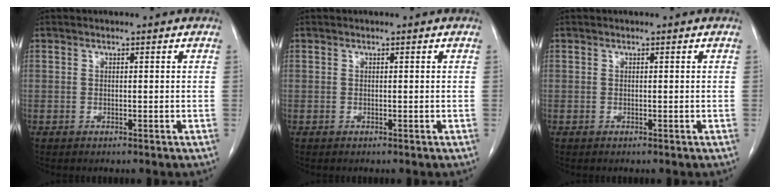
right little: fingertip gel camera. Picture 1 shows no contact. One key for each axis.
{"total": 0.0}
{"total": 0.0}